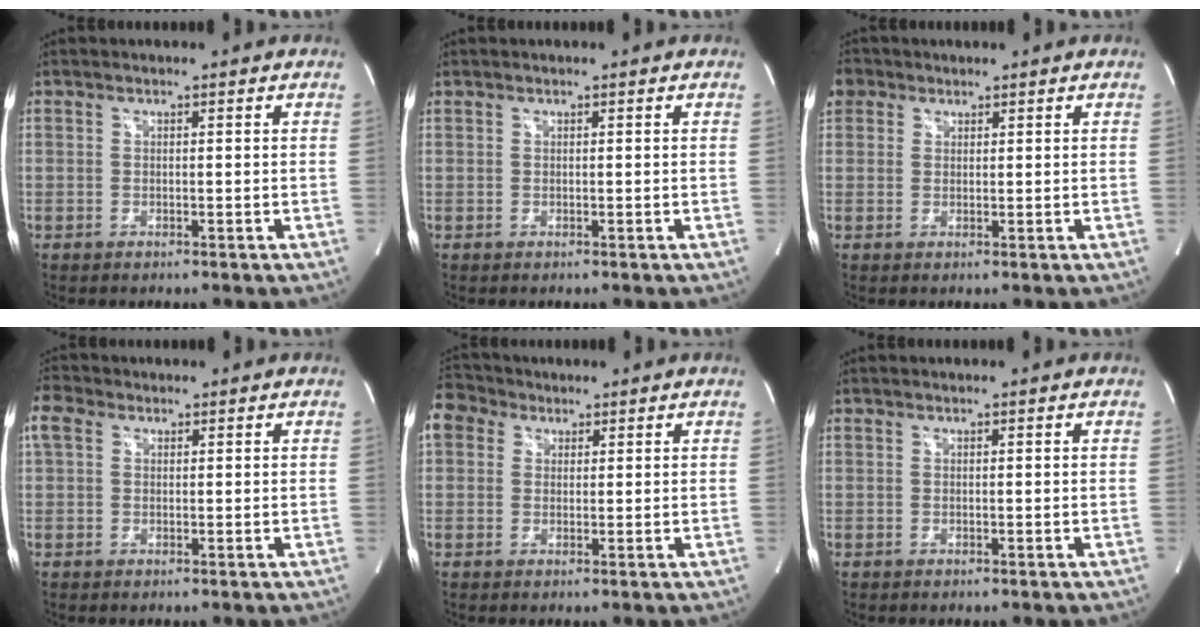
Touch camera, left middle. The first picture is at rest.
{"total": 0.0}
{"total": 3.8, "force": [2.1, 3.1, 0.9], "torque": [-0.020, 0.018, 0.041]}
{"total": 3.5, "force": [1.4, 2.5, 1.9], "torque": [-0.059, 0.026, 0.029]}
{"total": 5.9, "force": [3.3, 4.6, 1.9], "torque": [-0.047, 0.038, 0.066]}
{"total": 0.0}